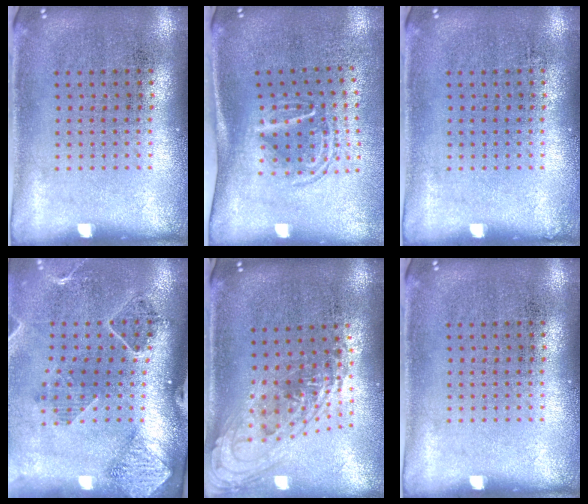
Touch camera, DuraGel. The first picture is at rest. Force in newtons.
{"total": 1.7, "press": 1.1, "slide": 1.2}
{"total": 0.0}
{"total": 1.6, "press": 1.6, "slide": 0.2}
{"total": 1.5, "press": 1.3, "slide": 0.7}
{"total": 0.0}